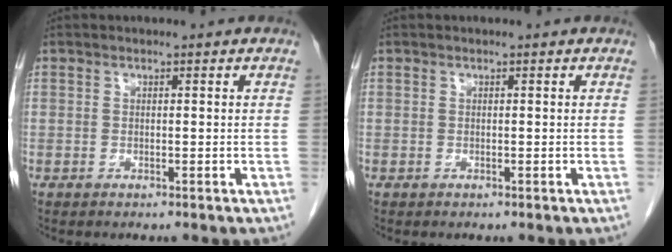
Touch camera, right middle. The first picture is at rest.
{"total": 0.0}